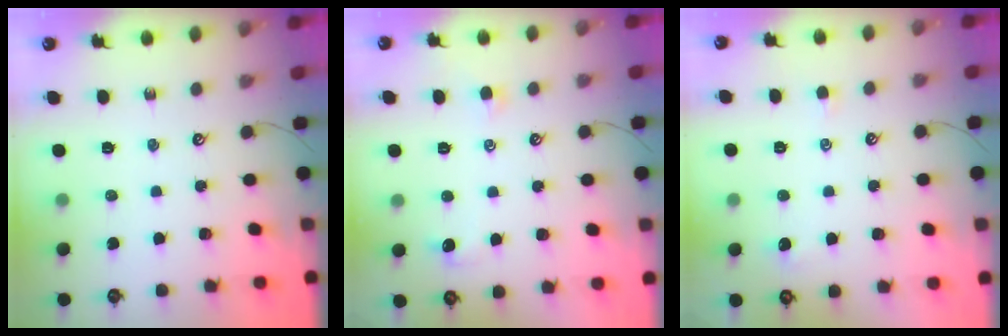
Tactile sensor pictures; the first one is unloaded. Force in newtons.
{"total": 1.0, "press": 0.7, "slide": 0.7}
{"total": 2.2, "press": 2.1, "slide": 0.3}